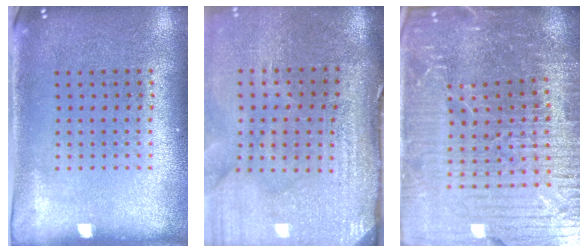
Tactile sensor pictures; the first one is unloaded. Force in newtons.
{"total": 4.6, "press": 3.8, "slide": 2.6}
{"total": 6.3, "press": 5.6, "slide": 2.7}